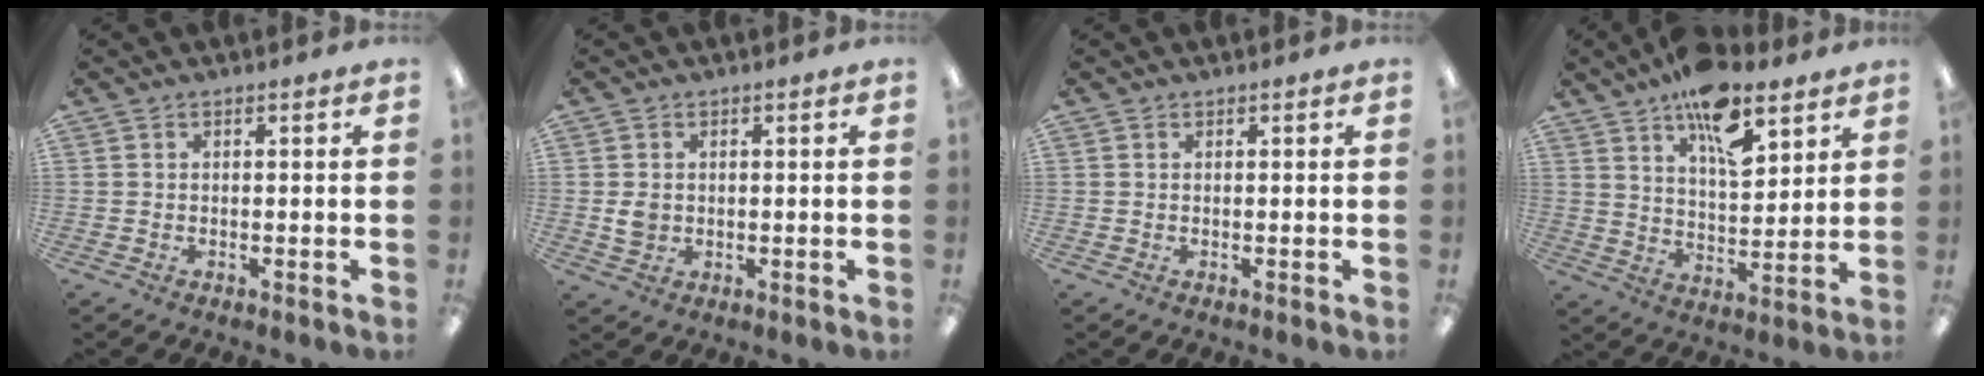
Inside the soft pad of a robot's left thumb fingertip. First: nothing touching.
{"total": 3.0, "force": [0.2, 2.6, 1.5], "torque": [-0.021, 0.002, 0.003]}
{"total": 0.0}
{"total": 15.1, "force": [9.3, 6.8, 9.8], "torque": [-0.142, -0.044, 0.159]}